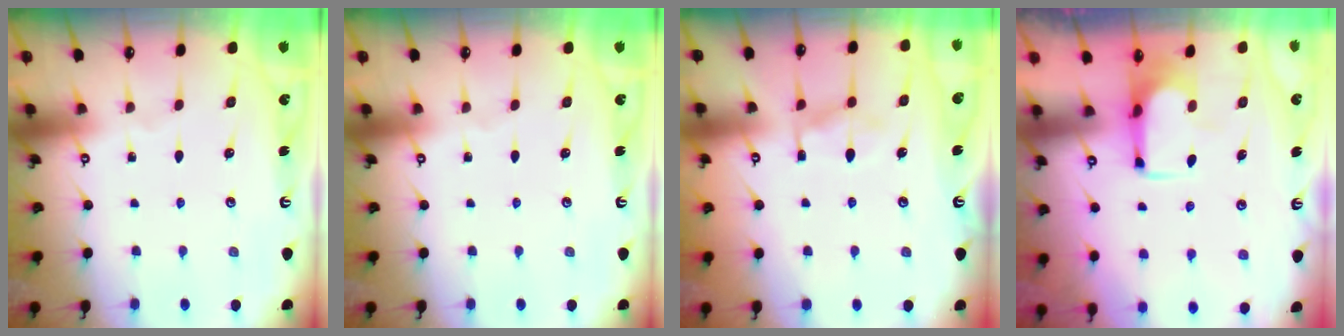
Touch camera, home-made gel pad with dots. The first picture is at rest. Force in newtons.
{"total": 0.0}
{"total": 8.5, "press": 8.5, "slide": 0.9}
{"total": 0.9, "press": 0.3, "slide": 0.8}